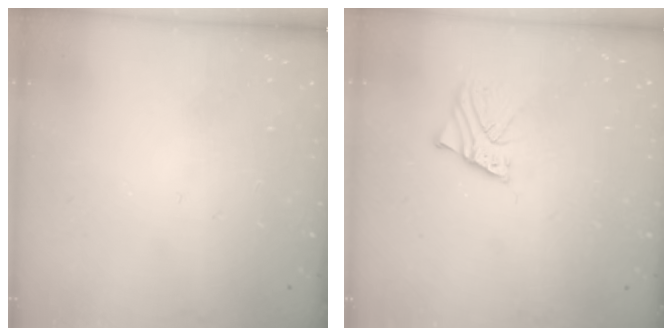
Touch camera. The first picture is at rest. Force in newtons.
{"total": 2.5, "press": 2.5, "slide": 0.2}